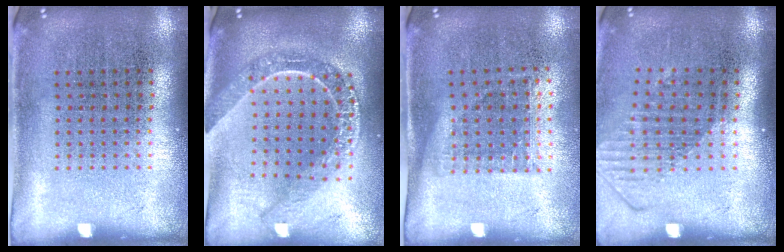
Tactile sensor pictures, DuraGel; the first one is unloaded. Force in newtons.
{"total": 2.1, "press": 1.9, "slide": 1.0}
{"total": 1.1, "press": 0.9, "slide": 0.7}
{"total": 1.6, "press": 1.2, "slide": 1.0}